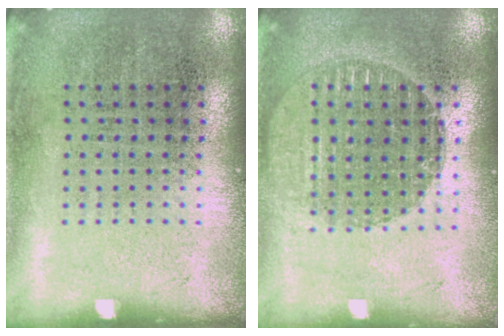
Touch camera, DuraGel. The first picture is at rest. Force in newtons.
{"total": 1.6, "press": 1.5, "slide": 0.7}